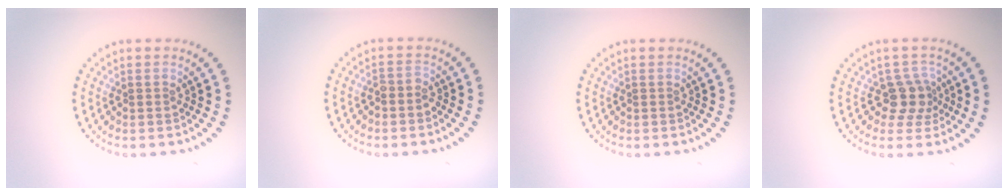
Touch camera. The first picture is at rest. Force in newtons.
{"total": 1.0, "press": 0.8, "slide": 0.6}
{"total": 0.0}
{"total": 2.6, "press": 2.0, "slide": 1.6}